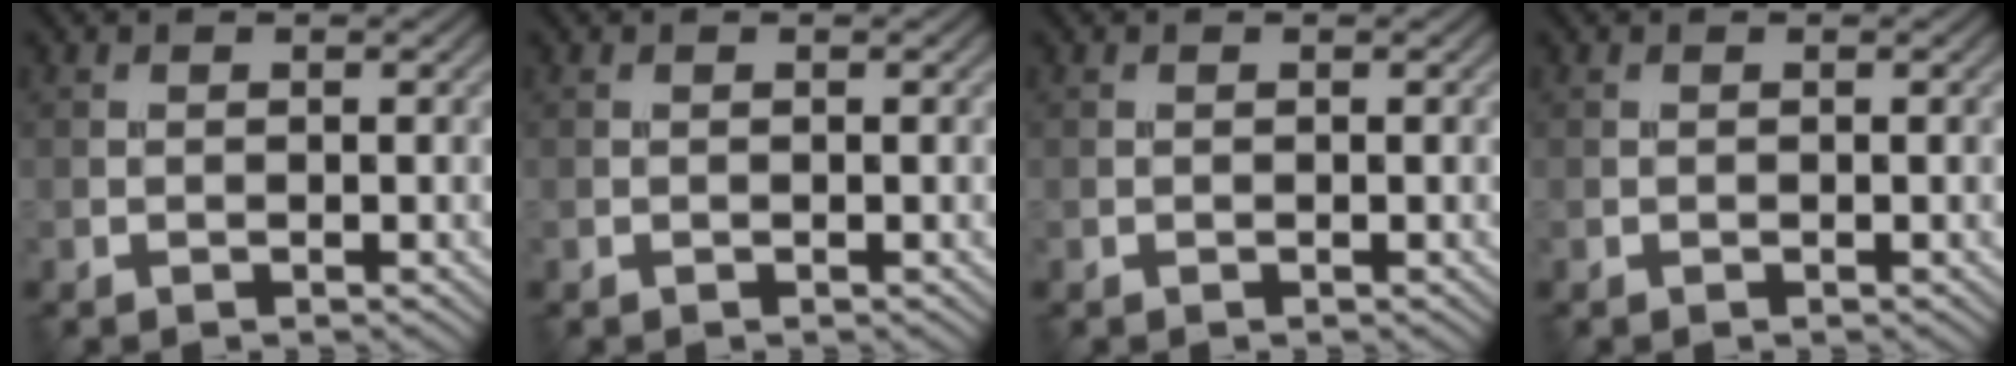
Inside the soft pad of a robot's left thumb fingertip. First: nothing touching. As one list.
[{"total": 0.0}, {"total": 0.0}, {"total": 0.0}]